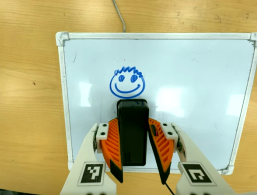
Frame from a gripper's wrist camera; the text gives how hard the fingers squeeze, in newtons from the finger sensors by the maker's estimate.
{"total": 6.3, "left": 5.3, "right": 7.3}